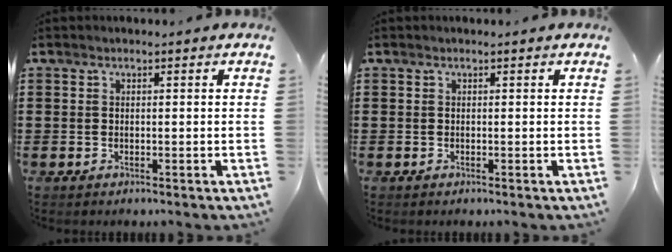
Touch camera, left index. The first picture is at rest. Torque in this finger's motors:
{"motor_torque": [0.00, 0.00, 0.00, 0.00]}